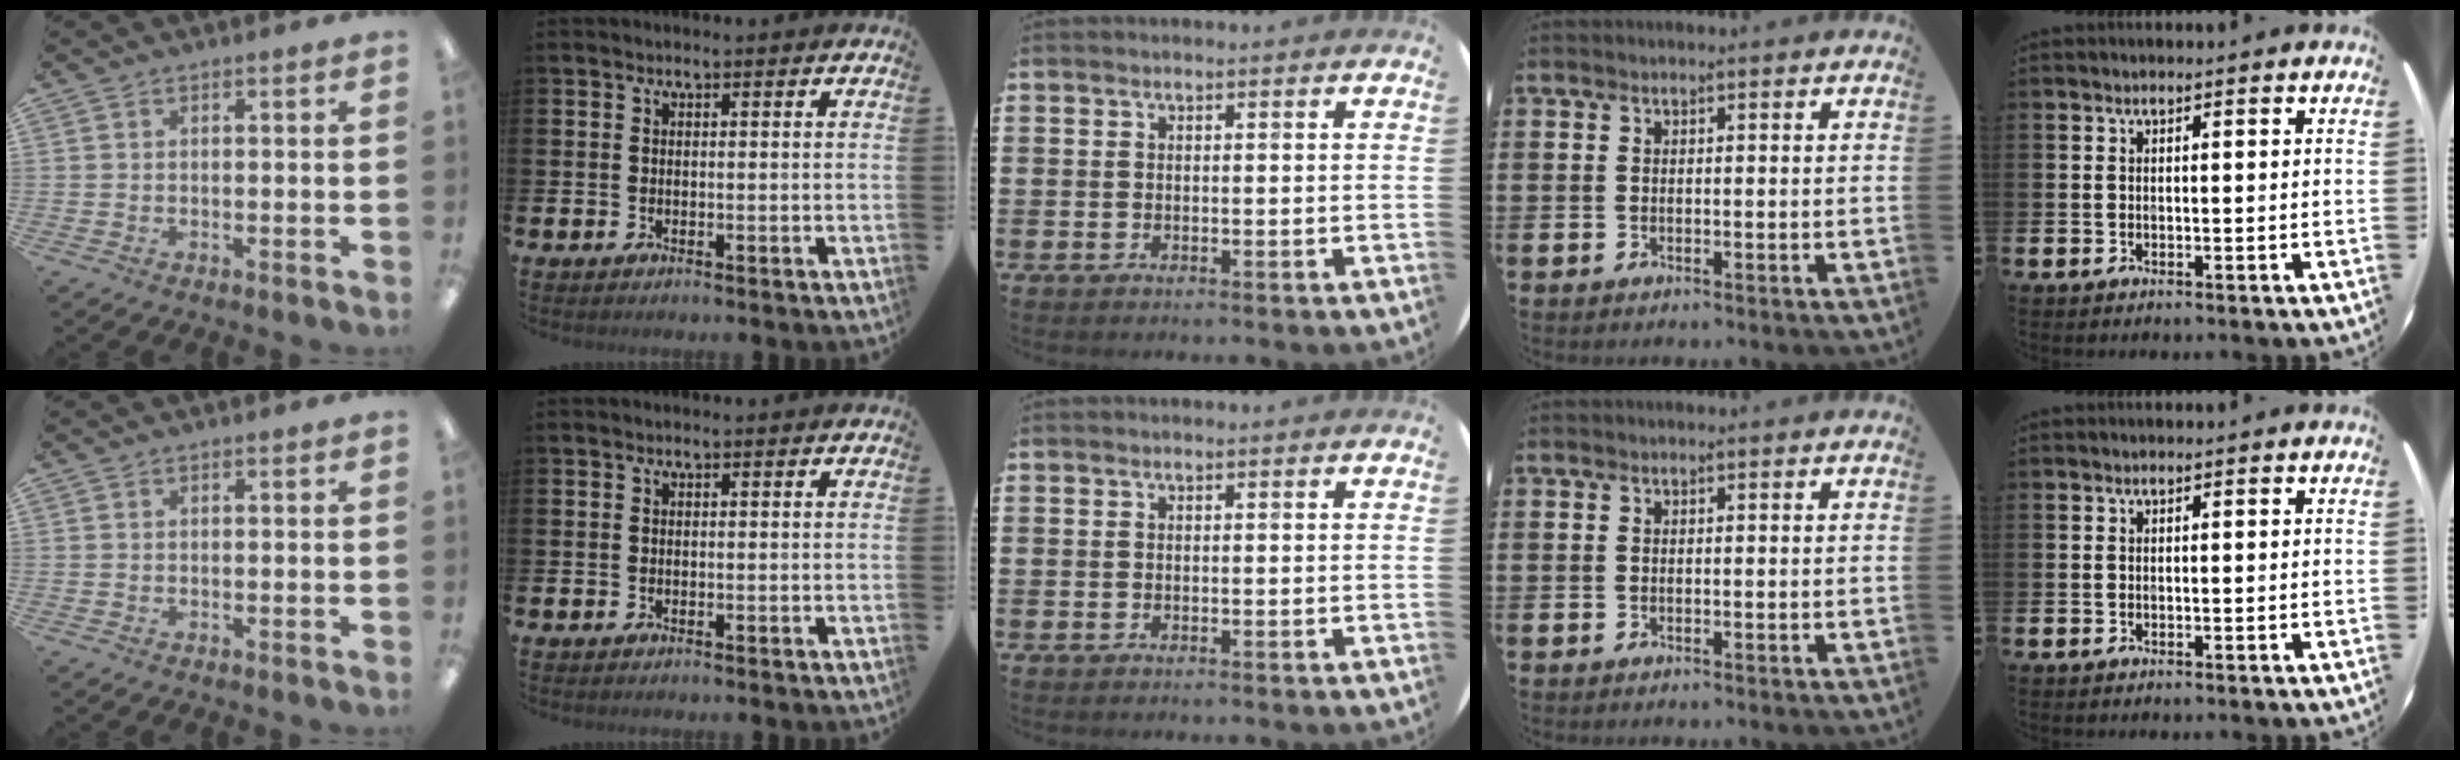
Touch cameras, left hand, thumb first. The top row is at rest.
{}